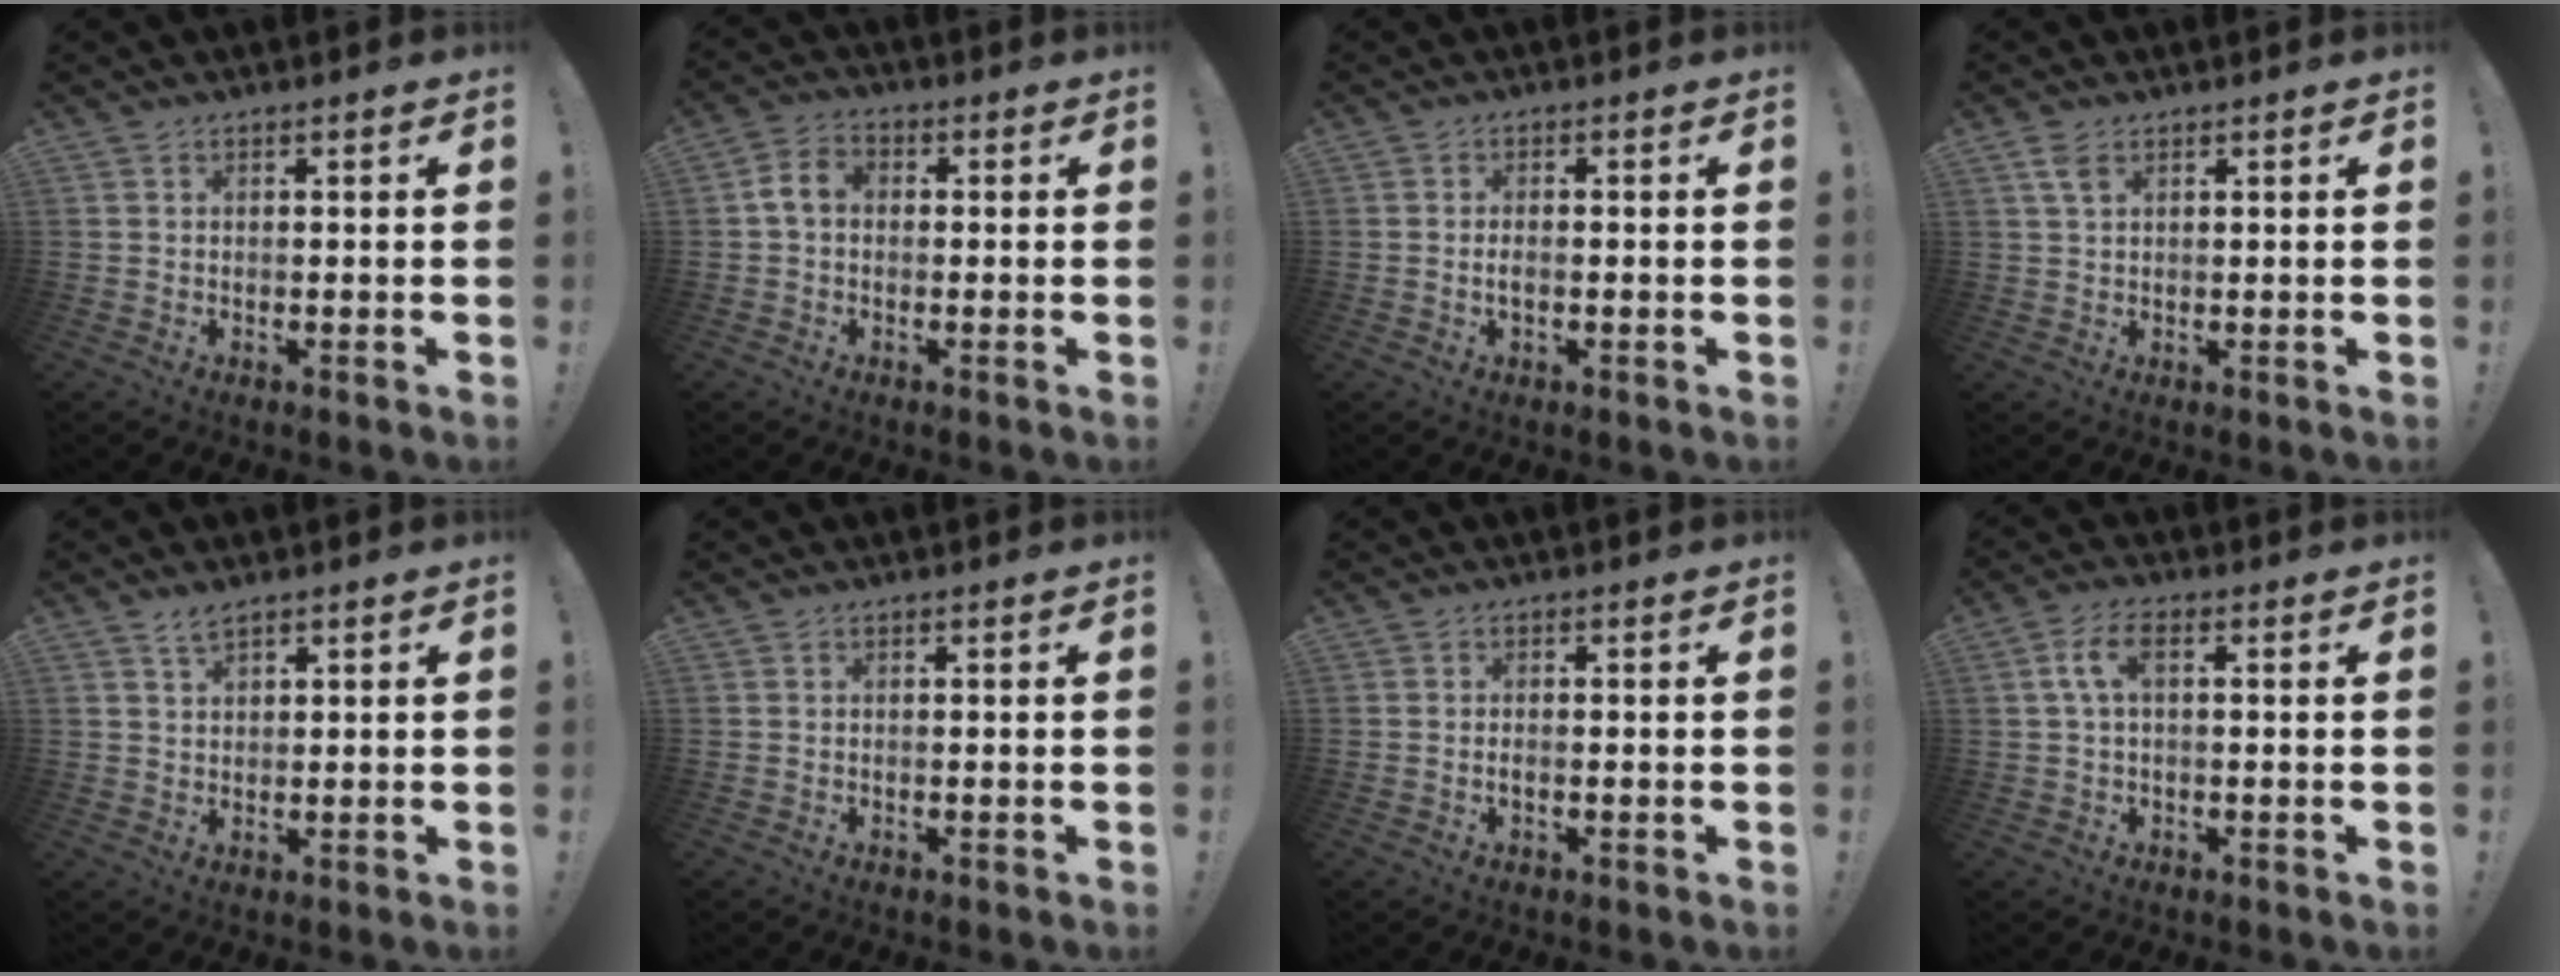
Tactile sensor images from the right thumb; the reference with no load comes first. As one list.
[{"total": 5.9, "force": [-0.1, 4.1, 4.3], "torque": [-0.086, 0.020, 0.002]}, {"total": 2.0, "force": [-0.6, 0.8, 1.7], "torque": [-0.031, 0.005, -0.011]}, {"total": 3.7, "force": [1.9, 1.8, 2.6], "torque": [-0.051, -0.002, 0.036]}, {"total": 3.2, "force": [2.5, 1.4, 1.5], "torque": [-0.020, -0.013, 0.044]}, {"total": 0.0}, {"total": 1.0, "force": [-0.4, 0.3, 0.8], "torque": [-0.017, 0.002, -0.008]}, {"total": 6.2, "force": [1.2, 2.8, 5.4], "torque": [-0.119, 0.007, 0.022]}]